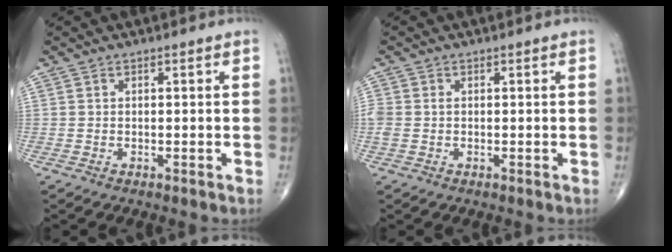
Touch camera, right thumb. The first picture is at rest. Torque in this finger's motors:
{"motor_torque": [-0.12, -0.22, 0.17, -0.01, 0.02]}